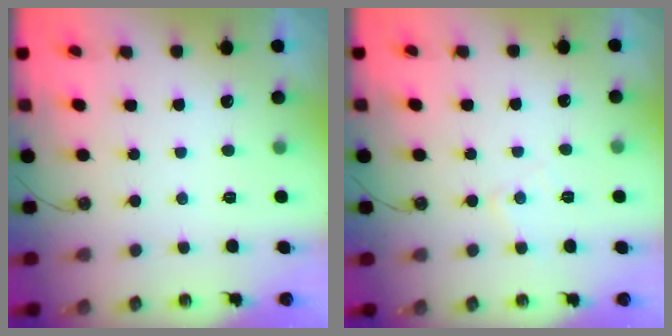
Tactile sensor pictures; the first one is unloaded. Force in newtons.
{"total": 5.4, "press": 5.4, "slide": 0.9}